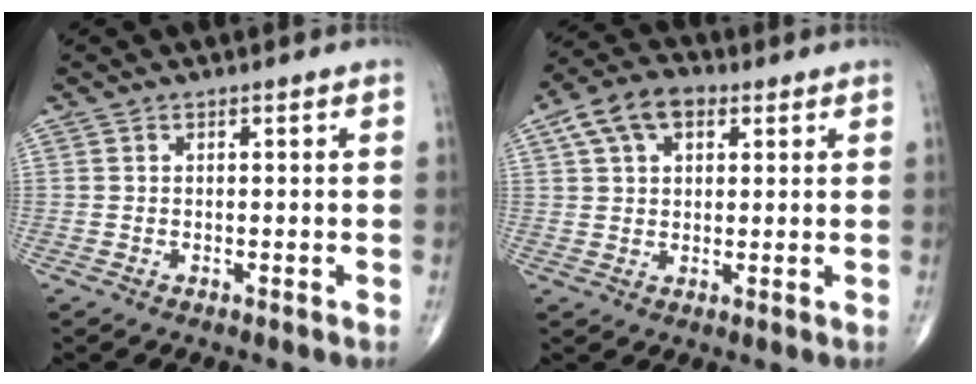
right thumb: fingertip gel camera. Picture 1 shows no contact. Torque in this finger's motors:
{"motor_torque": [0.09, 0.09, 0.03, -0.01, 0.08]}